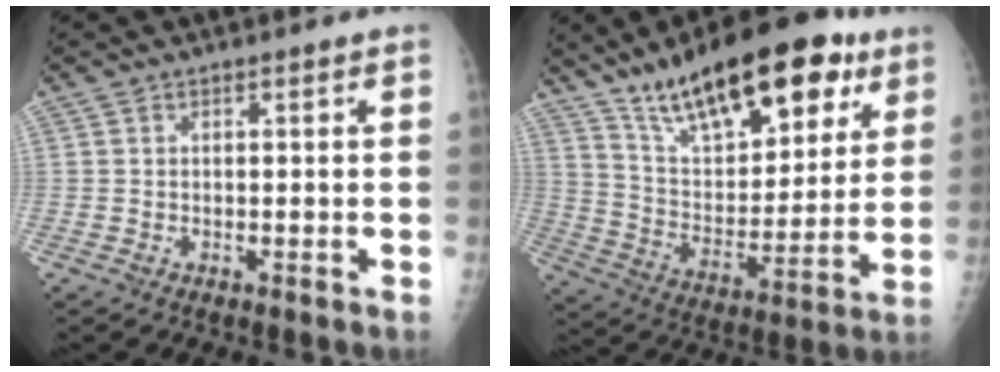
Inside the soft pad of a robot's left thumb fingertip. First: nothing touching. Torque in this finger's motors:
{"motor_torque": [0.38, 0.40, 1.61, -1.17, 0.28]}